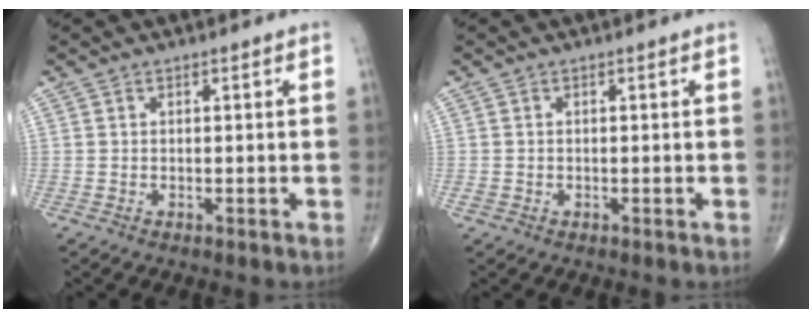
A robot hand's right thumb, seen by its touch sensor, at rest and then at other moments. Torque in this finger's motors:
{"motor_torque": [0.96, 0.38, 0.00, -0.31, 0.02]}